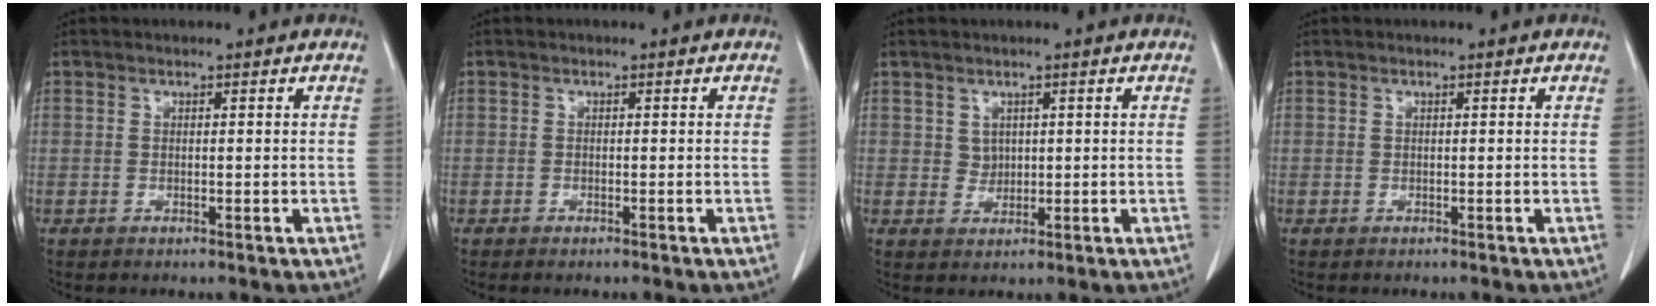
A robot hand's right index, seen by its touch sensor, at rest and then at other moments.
{"total": 0.7, "force": [-0.6, 0.0, 0.3], "torque": [-0.010, -0.002, -0.009]}
{"total": 1.7, "force": [0.5, 1.5, 0.5], "torque": [-0.005, -0.003, 0.010]}
{"total": 0.0}